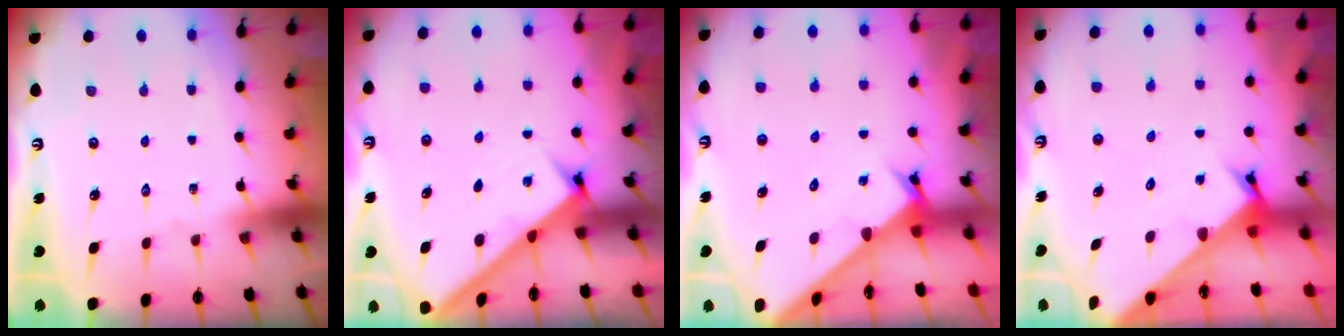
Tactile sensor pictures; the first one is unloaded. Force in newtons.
{"total": 2.6, "press": 2.6, "slide": 0.3}
{"total": 2.4, "press": 2.4, "slide": 0.1}
{"total": 2.2, "press": 2.2, "slide": 0.1}